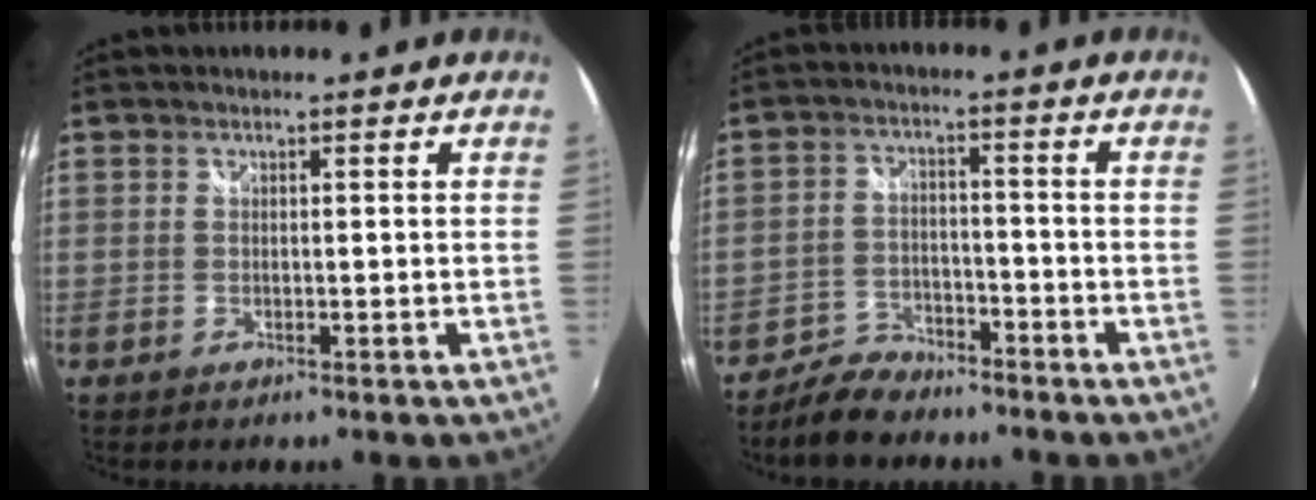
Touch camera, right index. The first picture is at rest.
{"total": 6.8, "force": [-5.7, 3.1, 2.0], "torque": [-0.061, 0.011, -0.098]}